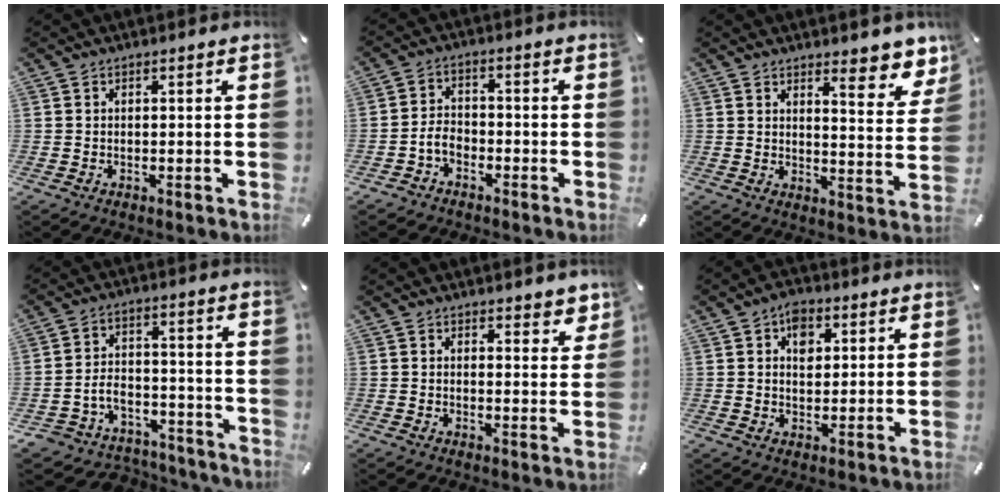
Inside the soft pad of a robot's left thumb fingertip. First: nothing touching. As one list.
[{"total": 4.7, "force": [-2.5, 3.3, 2.2], "torque": [-0.050, 0.013, -0.050]}, {"total": 9.0, "force": [7.1, 3.0, 4.6], "torque": [-0.041, -0.061, 0.119]}, {"total": 6.6, "force": [-2.8, 5.8, 1.7], "torque": [-0.037, 0.016, -0.049]}, {"total": 3.7, "force": [3.1, 1.7, 0.8], "torque": [0.008, -0.023, 0.052]}, {"total": 5.8, "force": [2.1, 4.2, 3.4], "torque": [-0.035, -0.007, 0.029]}]